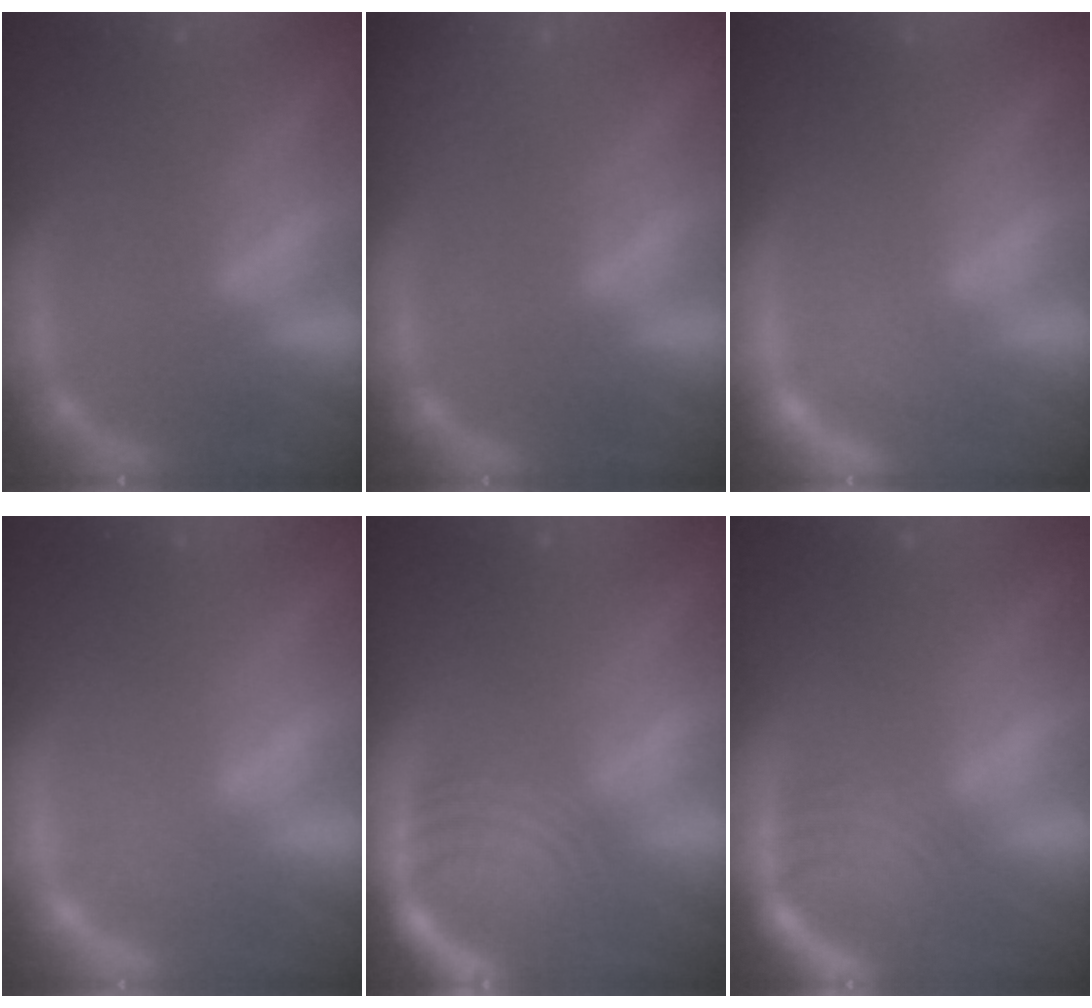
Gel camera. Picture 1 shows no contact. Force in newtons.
{"total": 6.1}
{"total": 2.0}
{"total": 1.4}
{"total": 9.1}
{"total": 6.5}